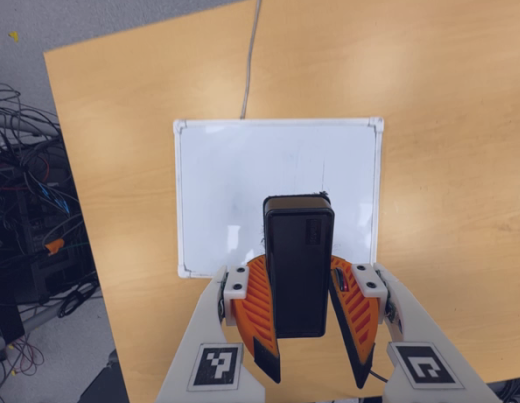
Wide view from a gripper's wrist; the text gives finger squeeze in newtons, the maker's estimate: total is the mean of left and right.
{"total": 9.9, "left": 9.7, "right": 10.1}